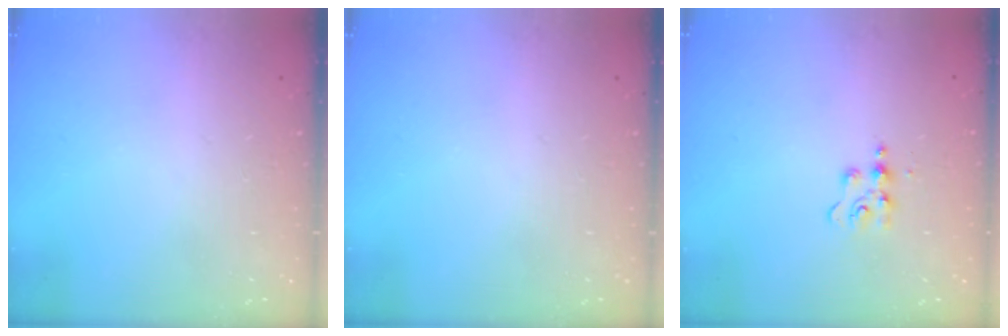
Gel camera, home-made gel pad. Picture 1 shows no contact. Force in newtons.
{"total": 0.0}
{"total": 5.2, "press": 5.1, "slide": 0.5}